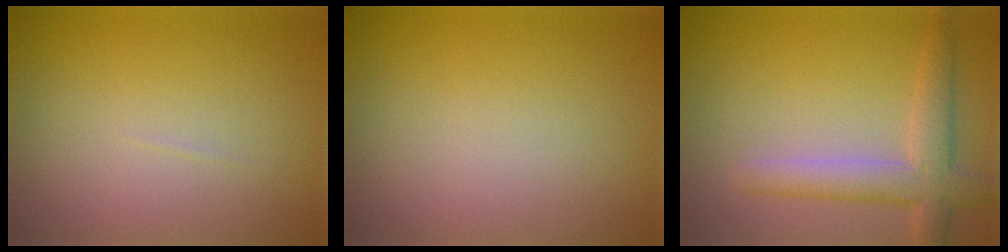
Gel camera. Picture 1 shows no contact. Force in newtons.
{"total": 0.0}
{"total": 4.2, "press": 4.2, "slide": 0.3}